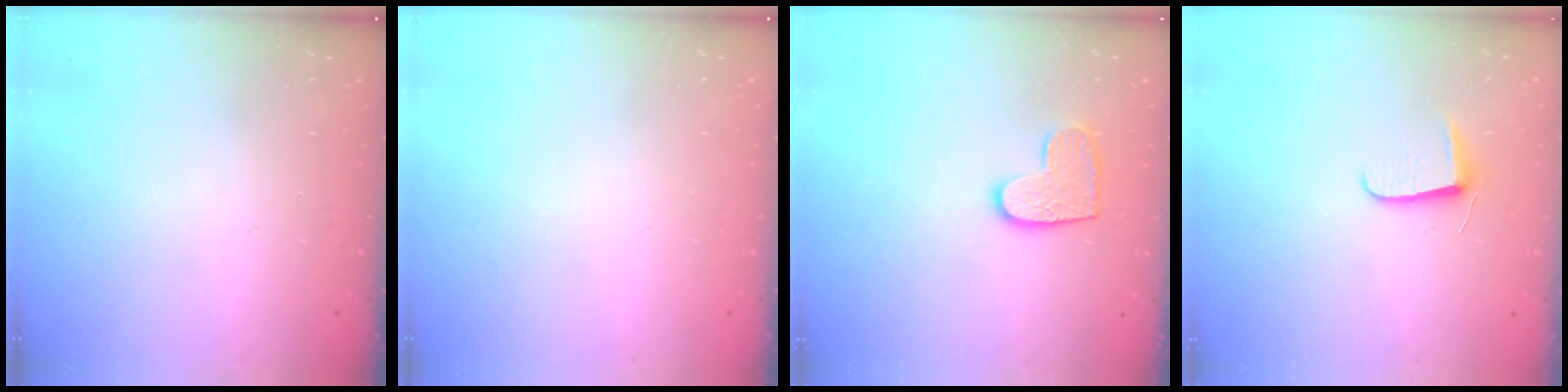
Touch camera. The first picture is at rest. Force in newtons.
{"total": 0.0}
{"total": 9.3, "press": 9.3, "slide": 0.3}
{"total": 6.2, "press": 6.1, "slide": 0.7}